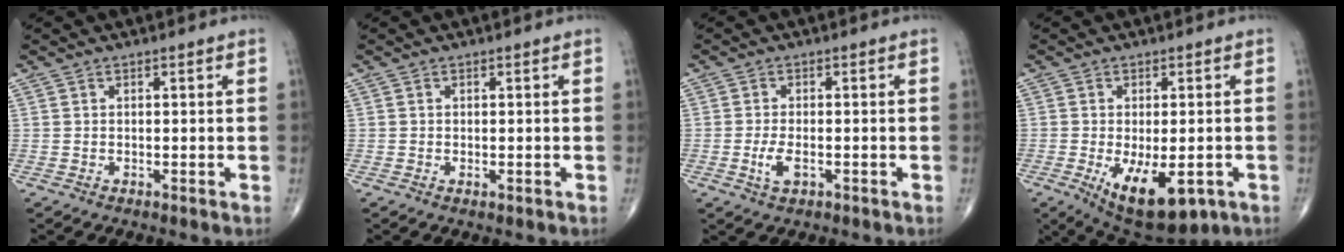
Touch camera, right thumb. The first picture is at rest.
{"total": 0.7, "force": [-0.2, 0.3, 0.6], "torque": [-0.011, -0.002, -0.003]}
{"total": 3.5, "force": [-1.1, 1.6, 2.9], "torque": [-0.062, -0.001, -0.020]}
{"total": 12.7, "force": [-4.8, 5.8, 10.2], "torque": [-0.151, -0.012, -0.058]}